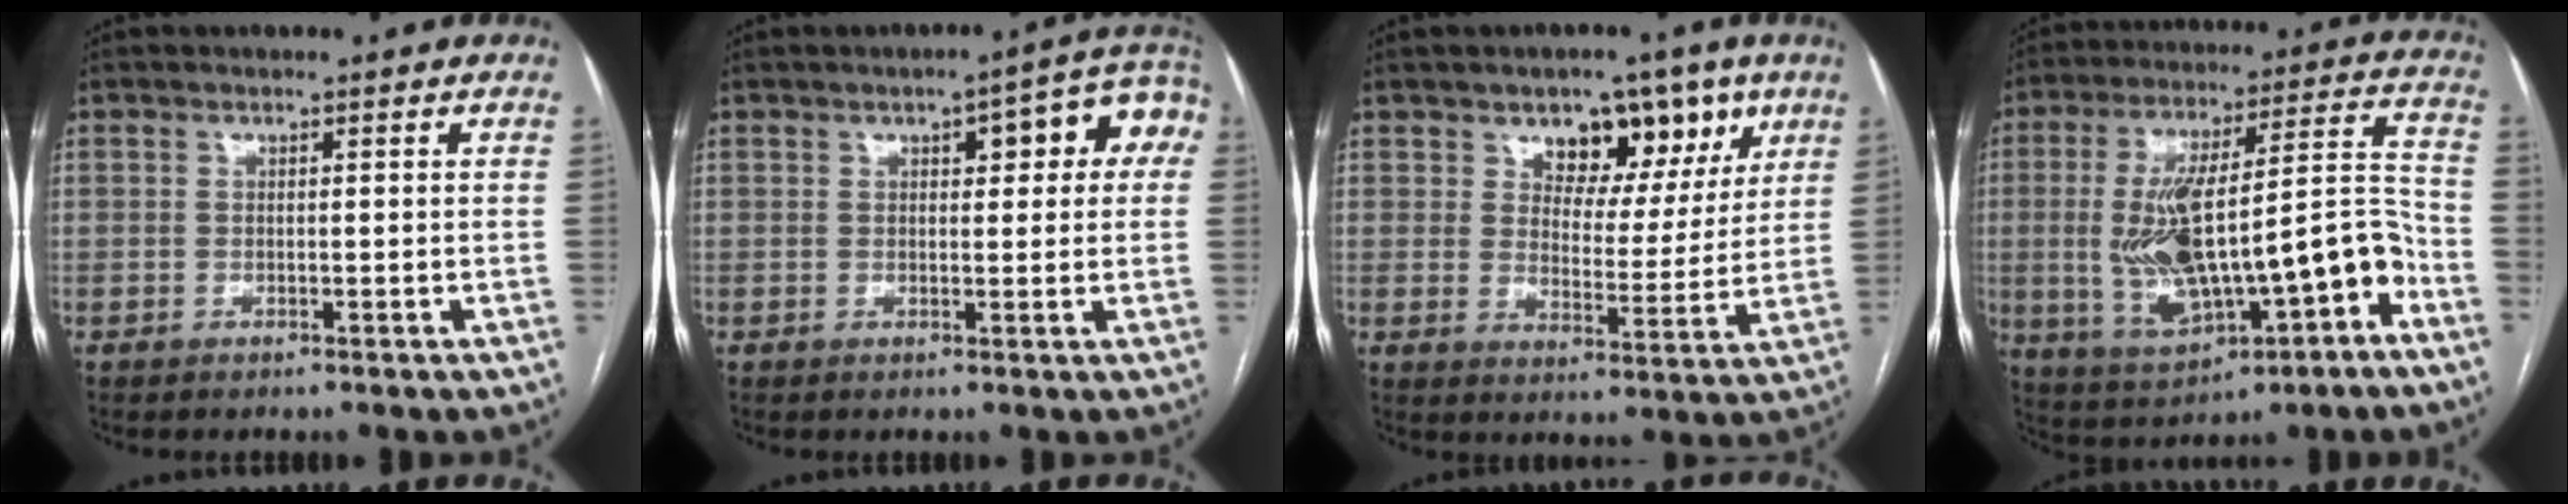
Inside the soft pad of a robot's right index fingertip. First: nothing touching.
{"total": 9.3, "force": [2.8, 3.0, 8.3], "torque": [-0.095, 0.034, 0.029]}
{"total": 10.1, "force": [5.8, 6.0, 5.7], "torque": [-0.066, 0.012, 0.088]}
{"total": 19.6, "force": [-5.0, 5.9, 18.0], "torque": [-0.315, 0.030, -0.058]}